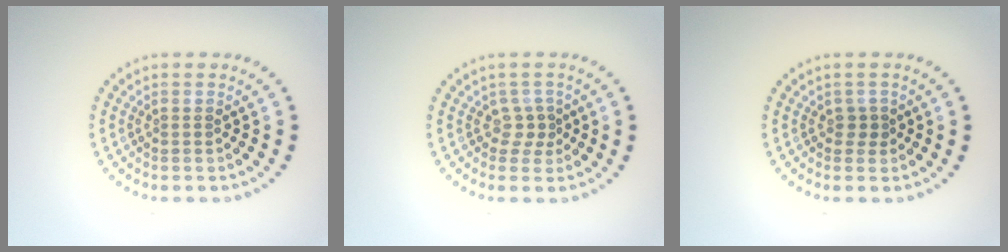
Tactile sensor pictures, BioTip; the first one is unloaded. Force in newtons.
{"total": 1.5, "press": 1.0, "slide": 1.1}
{"total": 1.1, "press": 0.8, "slide": 0.7}